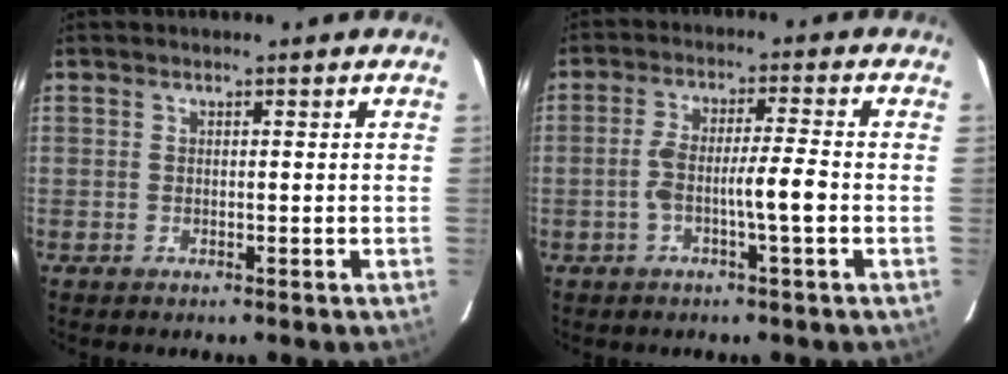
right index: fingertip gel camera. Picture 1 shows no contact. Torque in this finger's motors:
{"motor_torque": [0.80, -0.24, 0.54, 0.11]}